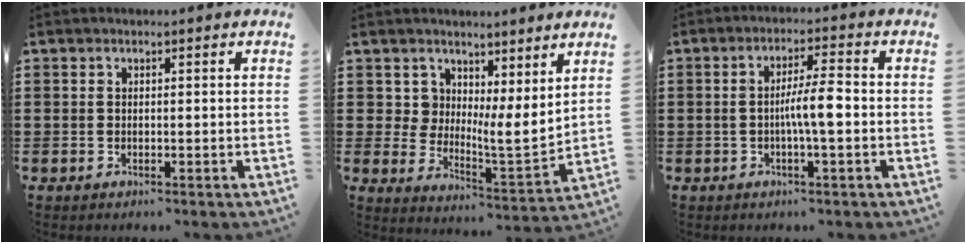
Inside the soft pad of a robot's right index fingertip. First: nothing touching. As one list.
[{"total": 5.9, "force": [4.8, 2.7, 2.1], "torque": [-0.053, -0.035, 0.089]}, {"total": 5.6, "force": [-0.8, 0.8, 5.5], "torque": [-0.098, 0.003, -0.018]}]